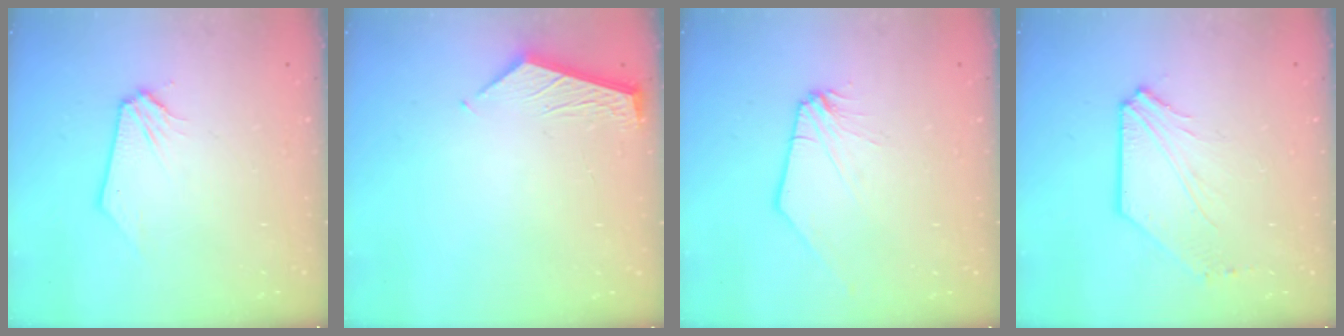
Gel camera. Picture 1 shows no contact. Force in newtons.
{"total": 5.2, "press": 5.1, "slide": 0.5}
{"total": 0.0}
{"total": 6.8, "press": 6.8, "slide": 0.8}